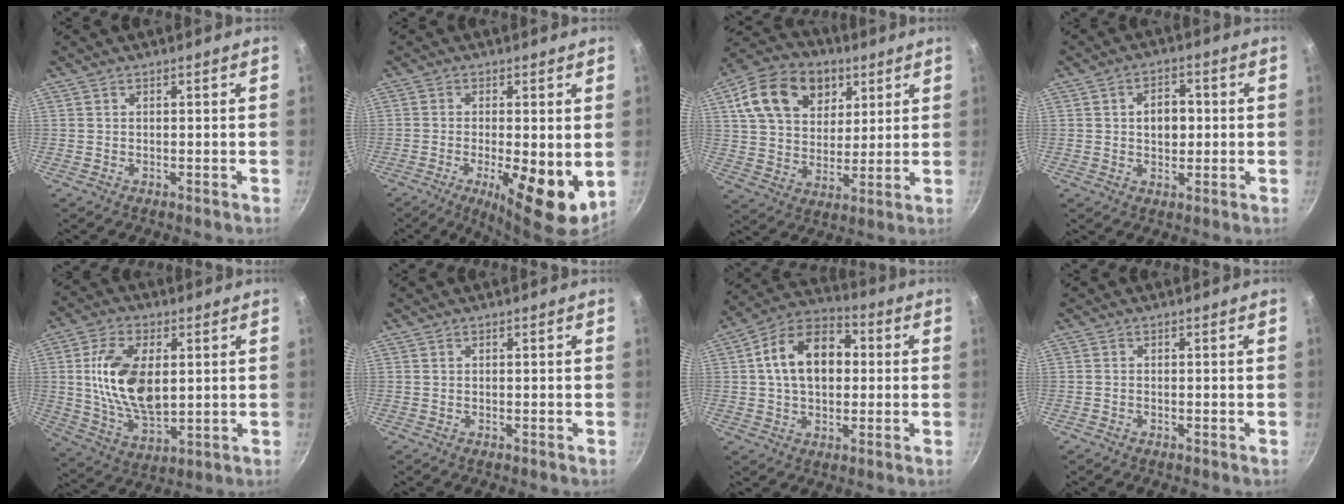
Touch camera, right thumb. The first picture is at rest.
{"total": 11.6, "force": [-2.3, 3.4, 10.8], "torque": [-0.167, -0.006, -0.029]}
{"total": 18.1, "force": [7.5, 13.0, 10.2], "torque": [-0.152, -0.005, 0.121]}
{"total": 6.0, "force": [0.5, 4.1, 4.4], "torque": [-0.043, 0.007, 0.005]}
{"total": 15.7, "force": [2.3, 8.8, 12.8], "torque": [-0.226, -0.009, 0.049]}
{"total": 0.0}
{"total": 15.1, "force": [1.9, 10.2, 11.0], "torque": [-0.150, 0.027, 0.014]}
{"total": 0.0}